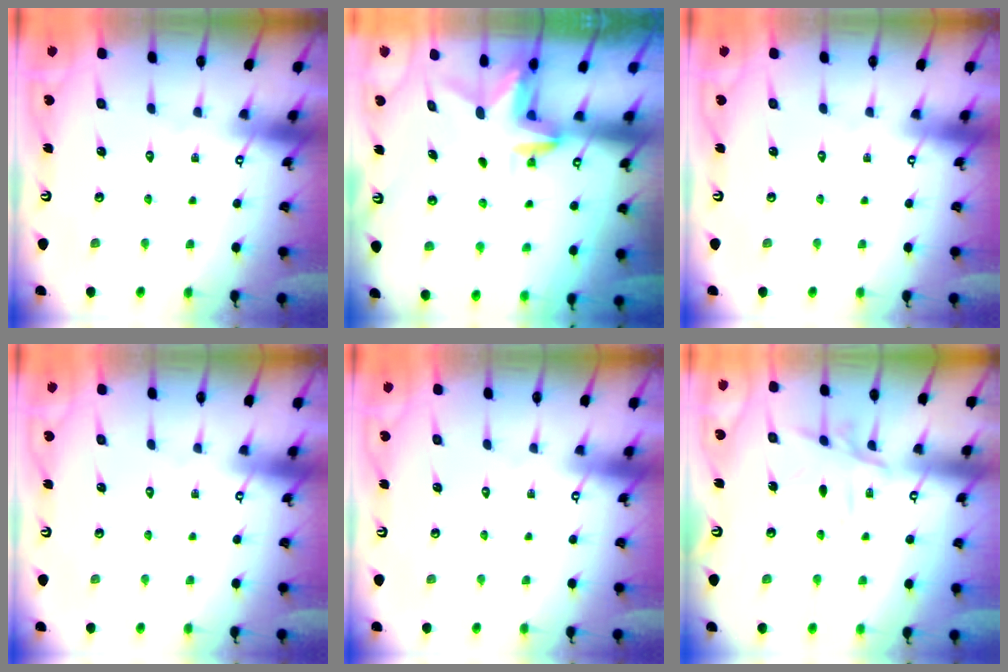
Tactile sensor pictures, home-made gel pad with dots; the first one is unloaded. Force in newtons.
{"total": 3.0, "press": 3.0, "slide": 0.3}
{"total": 0.0}
{"total": 0.0}
{"total": 0.0}
{"total": 10.4, "press": 10.3, "slide": 0.7}